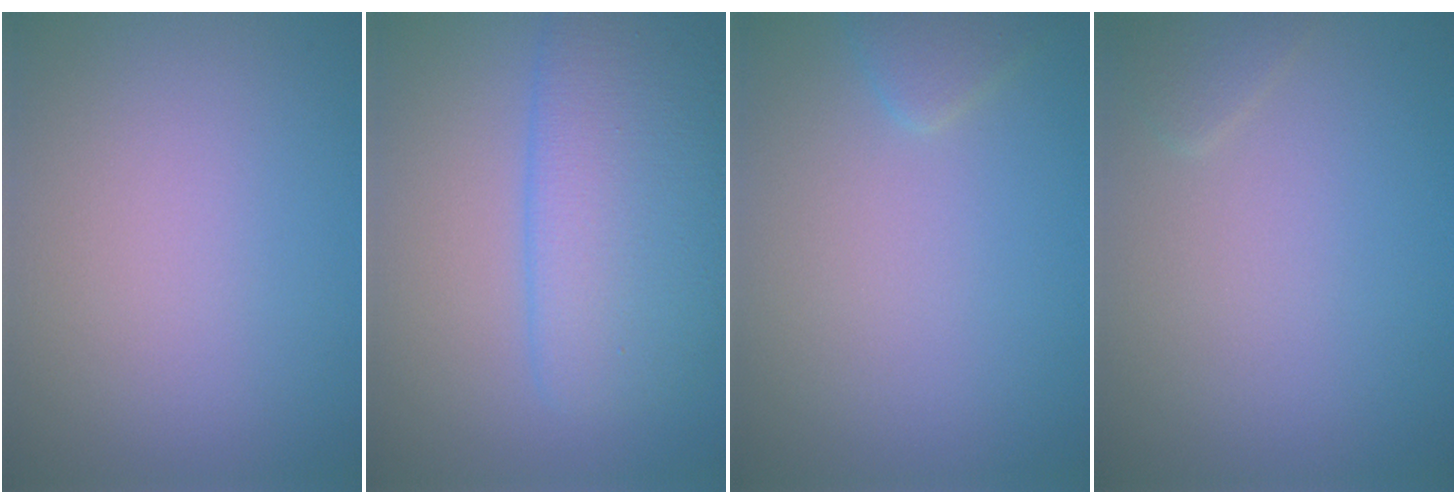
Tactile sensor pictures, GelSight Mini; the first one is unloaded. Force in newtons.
{"total": 6.7, "press": 6.7, "slide": 0.2}
{"total": 1.4, "press": 1.4, "slide": 0.1}
{"total": 0.9, "press": 0.9, "slide": 0.1}